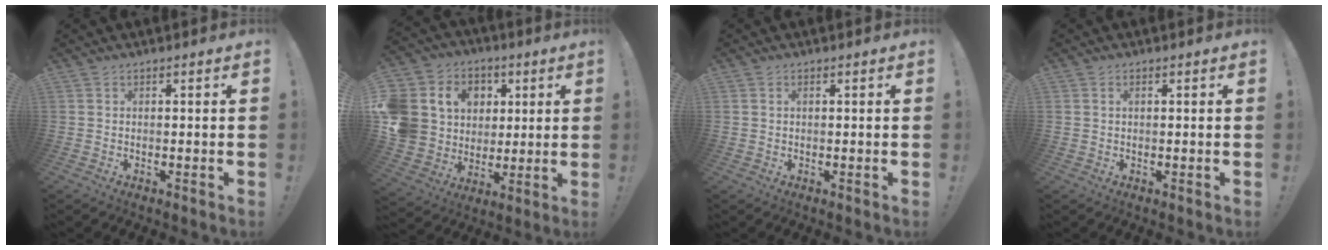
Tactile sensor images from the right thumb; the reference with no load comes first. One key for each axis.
{"total": 14.2, "fx": 3.2, "fy": 13.1, "fz": 4.6, "tx": -0.082, "ty": -0.013, "tz": 0.090}
{"total": 0.5, "fx": 0.3, "fy": 0.4, "fz": 0.3, "tx": -0.007, "ty": 0.001, "tz": 0.005}
{"total": 1.0, "fx": 0.4, "fy": 0.6, "fz": 0.7, "tx": -0.014, "ty": 0.001, "tz": 0.008}